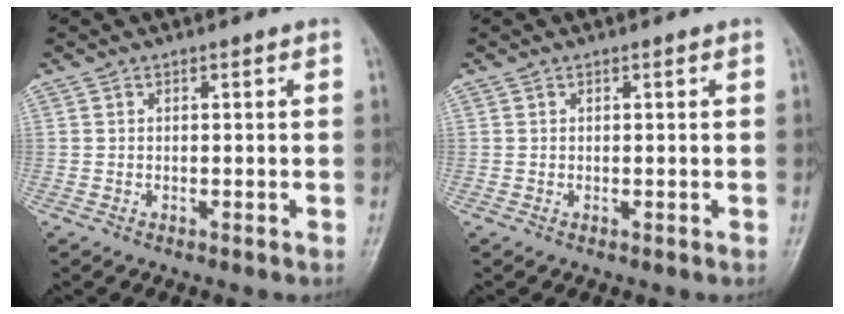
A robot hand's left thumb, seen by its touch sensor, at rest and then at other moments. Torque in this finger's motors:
{"motor_torque": [-0.06, 0.00, -0.11, -0.06, 0.00]}